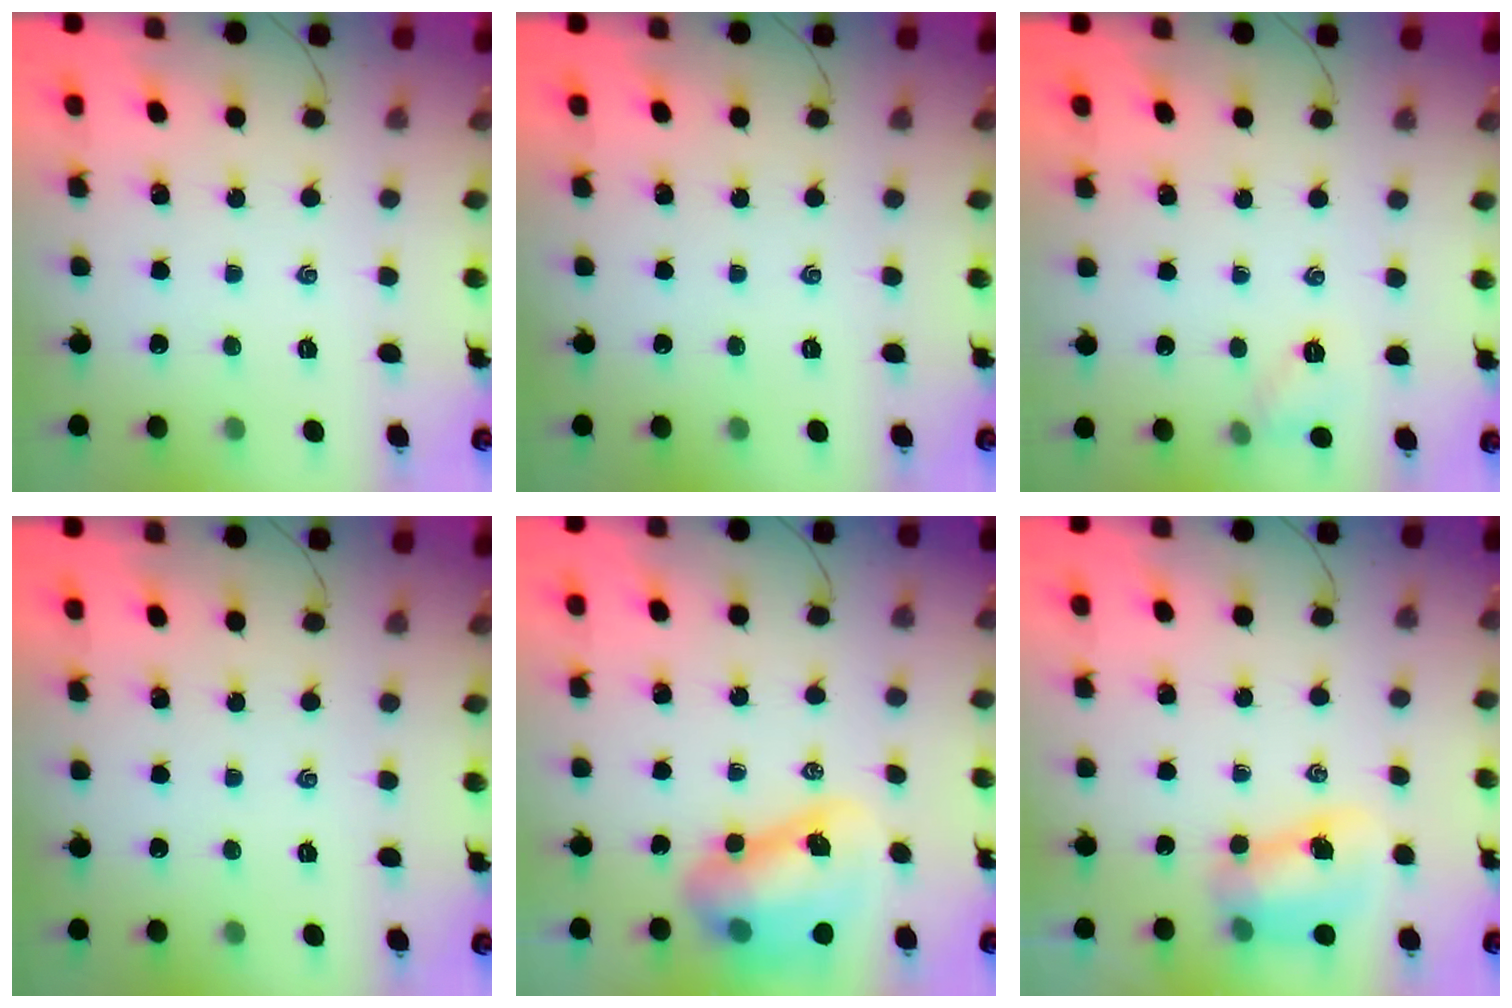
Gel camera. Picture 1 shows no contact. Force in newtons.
{"total": 0.0}
{"total": 5.7, "press": 5.6, "slide": 1.1}
{"total": 0.0}
{"total": 10.7, "press": 10.3, "slide": 2.9}
{"total": 7.9, "press": 7.8, "slide": 1.1}